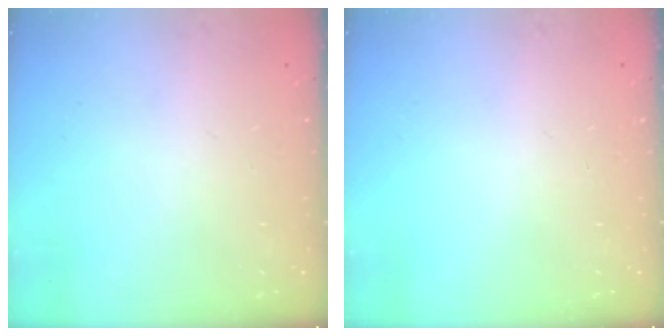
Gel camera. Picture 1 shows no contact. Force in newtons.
{"total": 0.0}